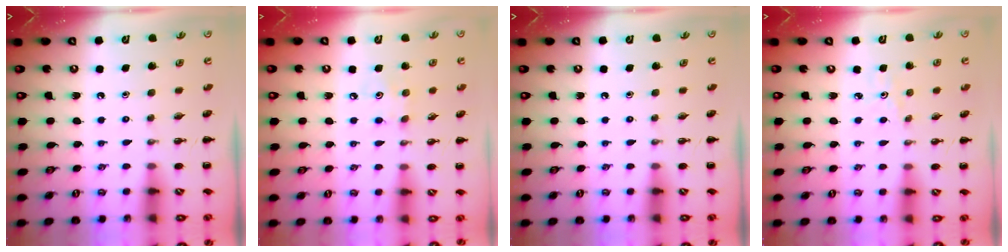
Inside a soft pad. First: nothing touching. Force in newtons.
{"total": 4.6, "press": 4.4, "slide": 1.1}
{"total": 0.0}
{"total": 2.2, "press": 2.1, "slide": 0.7}